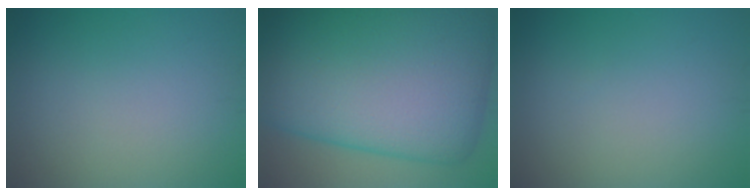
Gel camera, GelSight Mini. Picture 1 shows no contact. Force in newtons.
{"total": 20.2, "press": 20.2, "slide": 0.5}
{"total": 0.0}